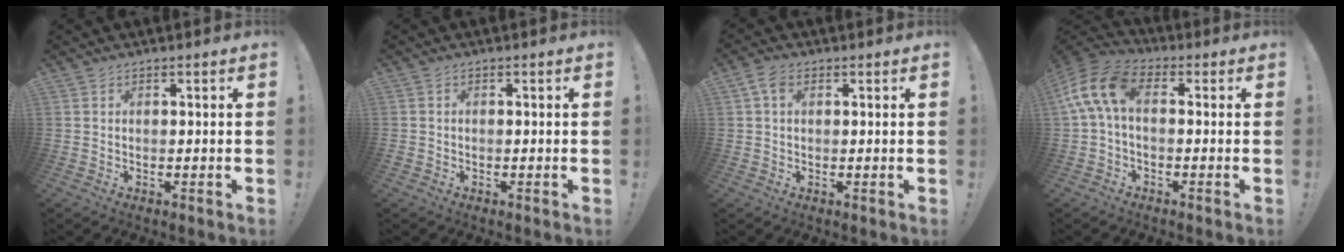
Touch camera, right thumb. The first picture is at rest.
{"total": 0.7, "force": [-0.5, 0.6, 0.1], "torque": [-0.001, 0.002, -0.009]}
{"total": 4.0, "force": [1.3, 2.6, 2.7], "torque": [-0.049, 0.005, 0.025]}
{"total": 11.7, "force": [1.6, 6.2, 9.8], "torque": [-0.198, 0.009, 0.034]}